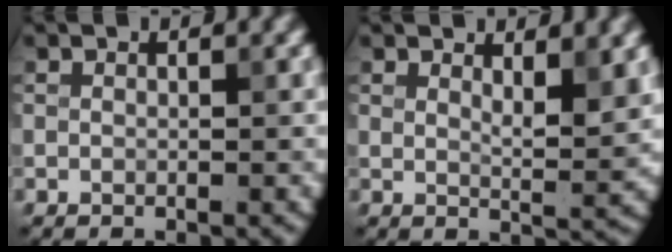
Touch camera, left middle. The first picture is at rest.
{"total": 3.1, "force": [1.9, 0.7, 2.3], "torque": [-0.032, -0.007, 0.033]}